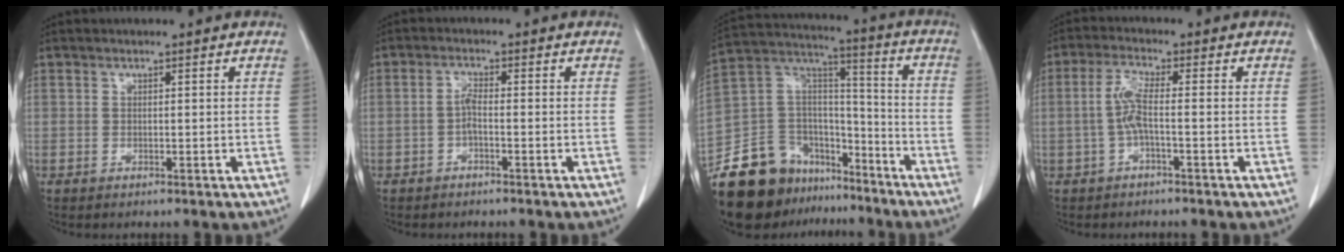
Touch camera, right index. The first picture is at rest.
{"total": 1.9, "force": [-0.7, 0.4, 1.7], "torque": [-0.029, 0.004, -0.016]}
{"total": 19.7, "force": [-14.7, 10.9, 7.4], "torque": [-0.138, 0.068, -0.255]}
{"total": 4.1, "force": [-0.7, 0.4, 4.0], "torque": [-0.086, 0.007, -0.015]}